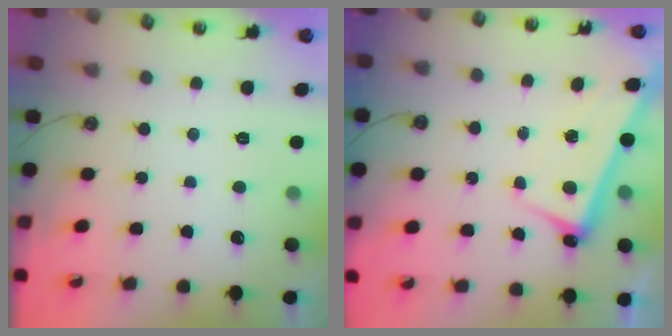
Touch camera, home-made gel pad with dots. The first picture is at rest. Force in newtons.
{"total": 2.5, "press": 2.4, "slide": 0.5}